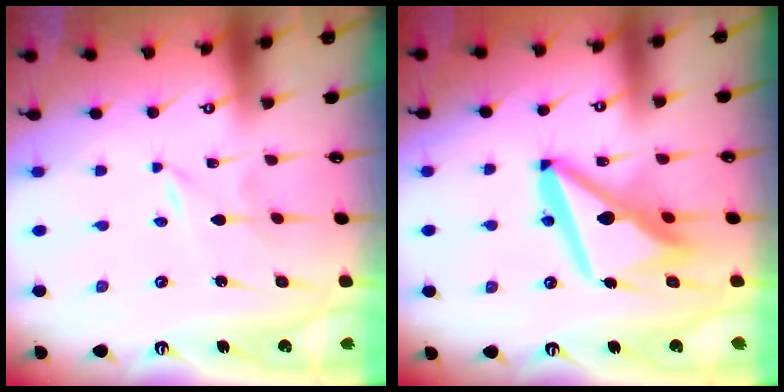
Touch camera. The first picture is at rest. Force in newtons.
{"total": 15.3, "press": 15.1, "slide": 1.8}